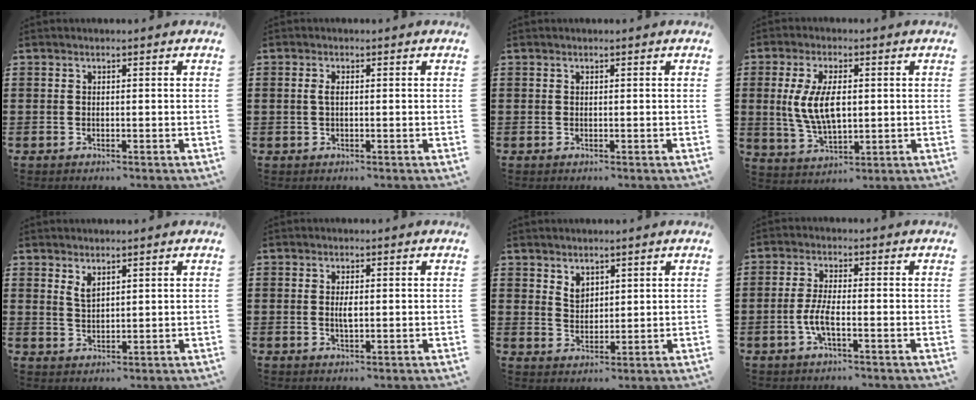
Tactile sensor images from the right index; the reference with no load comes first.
{"total": 1.4, "force": [0.0, 0.6, 1.3], "torque": [-0.034, 0.000, -0.004]}
{"total": 0.0}
{"total": 7.8, "force": [0.6, 3.7, 6.9], "torque": [-0.146, 0.008, 0.007]}
{"total": 2.3, "force": [1.6, 1.0, 1.3], "torque": [-0.029, 0.003, 0.030]}
{"total": 2.1, "force": [0.1, 0.6, 2.0], "torque": [-0.040, 0.001, -0.001]}
{"total": 3.0, "force": [2.1, 1.9, 0.8], "torque": [-0.015, 0.002, 0.038]}
{"total": 4.2, "force": [-1.5, 0.9, 3.9], "torque": [-0.087, -0.005, -0.034]}